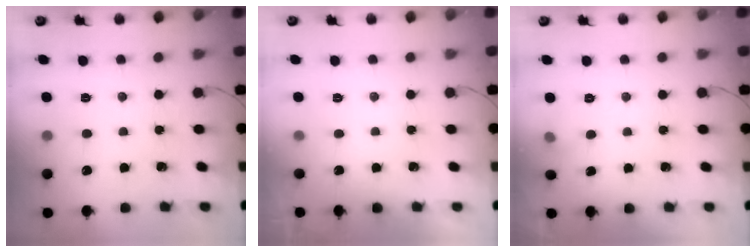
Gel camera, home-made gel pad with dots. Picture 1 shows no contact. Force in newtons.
{"total": 0.0}
{"total": 4.1, "press": 3.8, "slide": 1.6}